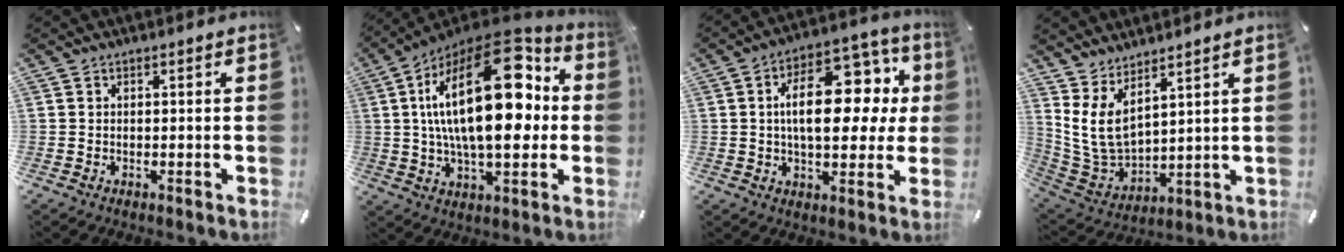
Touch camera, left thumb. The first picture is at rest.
{"total": 28.7, "force": [5.3, 14.1, 24.4], "torque": [-0.416, -0.024, 0.079]}
{"total": 18.8, "force": [3.7, 10.3, 15.2], "torque": [-0.229, -0.011, 0.062]}
{"total": 8.9, "force": [4.9, 5.2, 5.3], "torque": [-0.146, -0.035, 0.096]}